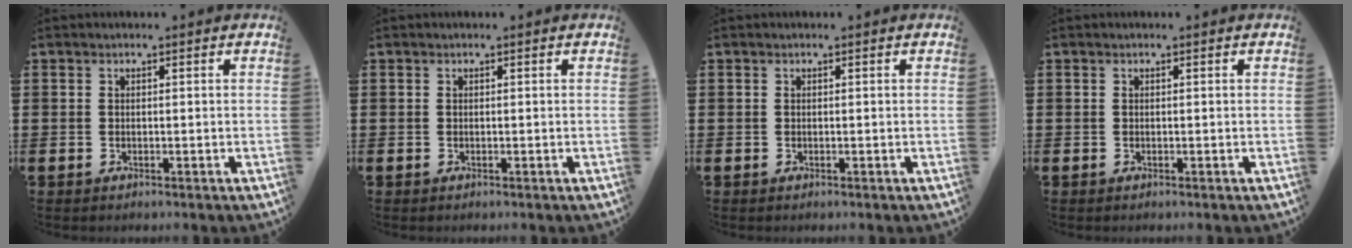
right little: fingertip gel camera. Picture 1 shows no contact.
{"total": 0.0}
{"total": 0.0}
{"total": 0.0}